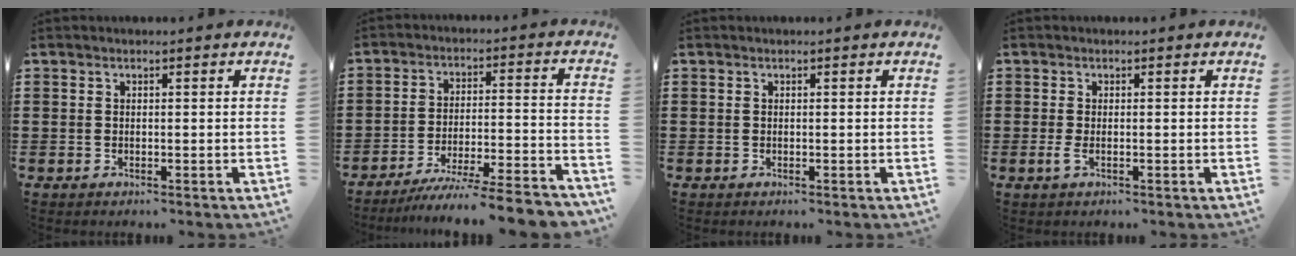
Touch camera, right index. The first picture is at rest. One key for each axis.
{"total": 7.6, "fx": -6.9, "fy": -0.3, "fz": 3.2, "tx": -0.048, "ty": -0.001, "tz": -0.133}
{"total": 0.0}
{"total": 1.3, "fx": -0.3, "fy": 0.3, "fz": 1.3, "tx": -0.030, "ty": -0.006, "tz": -0.007}